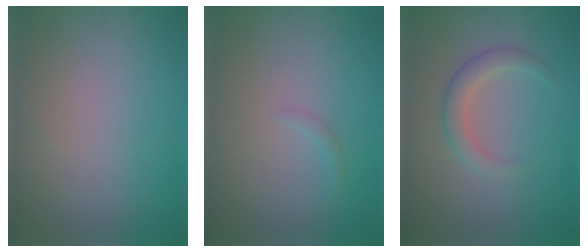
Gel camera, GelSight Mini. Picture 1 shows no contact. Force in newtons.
{"total": 0.6, "press": 0.6, "slide": 0.1}
{"total": 2.5, "press": 2.5, "slide": 0.2}